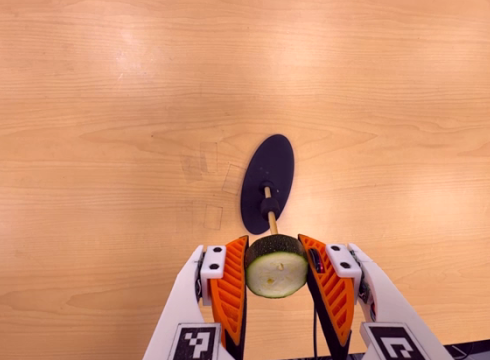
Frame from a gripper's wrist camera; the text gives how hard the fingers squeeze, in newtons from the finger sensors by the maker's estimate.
{"total": 10.4, "left": 10.4, "right": 10.4}